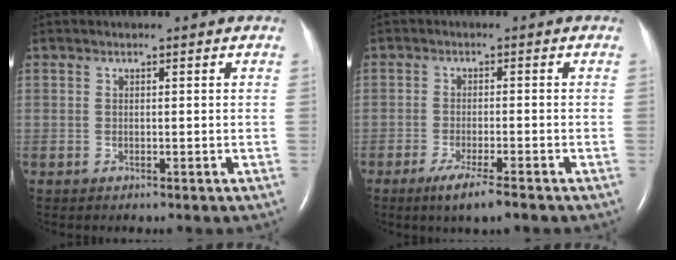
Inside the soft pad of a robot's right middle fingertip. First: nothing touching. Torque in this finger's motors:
{"motor_torque": [0.58, -0.63, 0.06, 0.03]}